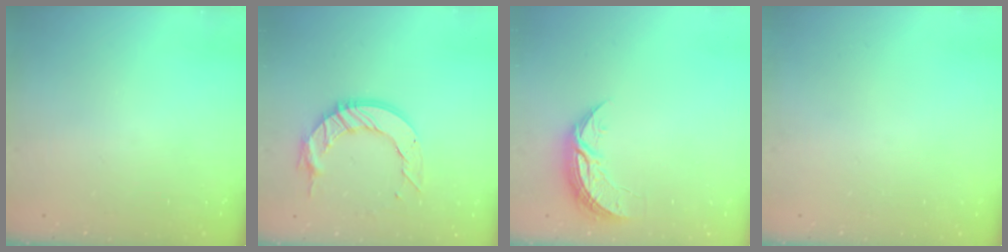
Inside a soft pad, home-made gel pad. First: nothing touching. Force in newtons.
{"total": 12.5, "press": 12.4, "slide": 0.9}
{"total": 8.4, "press": 8.4, "slide": 0.6}
{"total": 0.0}